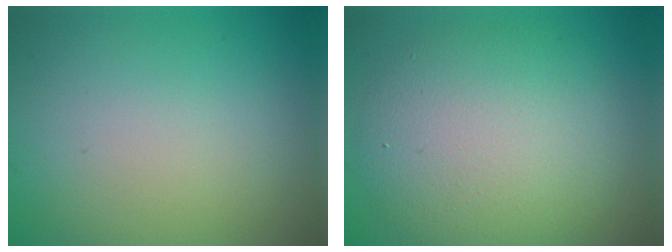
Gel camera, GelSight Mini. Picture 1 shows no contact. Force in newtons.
{"total": 7.5, "press": 7.5, "slide": 0.4}